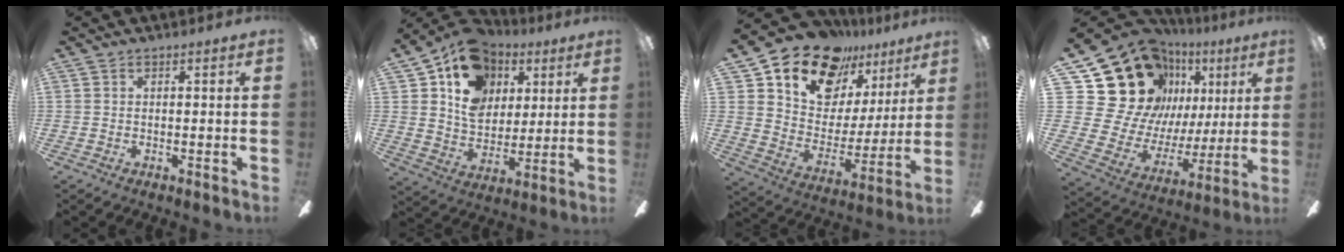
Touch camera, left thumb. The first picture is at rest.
{"total": 16.5, "force": [8.4, 12.4, 6.9], "torque": [-0.121, -0.037, 0.160]}
{"total": 18.4, "force": [14.1, 9.9, 6.2], "torque": [-0.124, -0.103, 0.256]}
{"total": 24.2, "force": [13.2, 17.0, 11.1], "torque": [-0.227, -0.096, 0.271]}